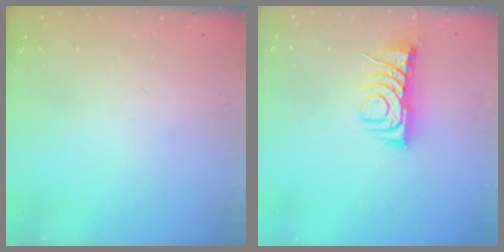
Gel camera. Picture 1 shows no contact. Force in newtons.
{"total": 8.0, "press": 7.9, "slide": 0.4}